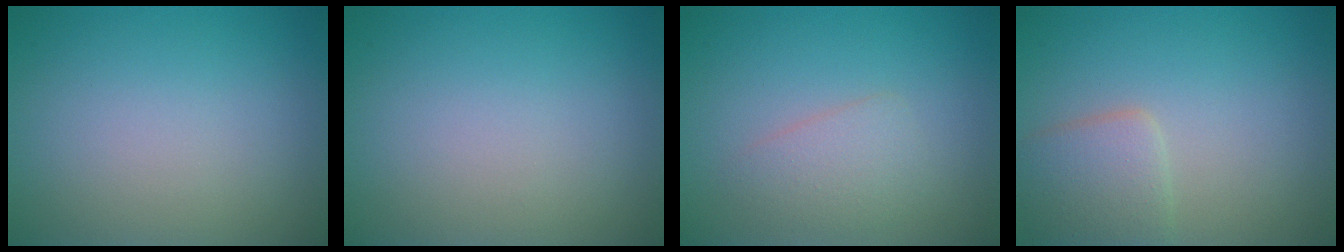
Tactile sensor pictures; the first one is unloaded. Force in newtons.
{"total": 0.0}
{"total": 2.1, "press": 2.1, "slide": 0.0}
{"total": 2.9, "press": 2.9, "slide": 0.2}